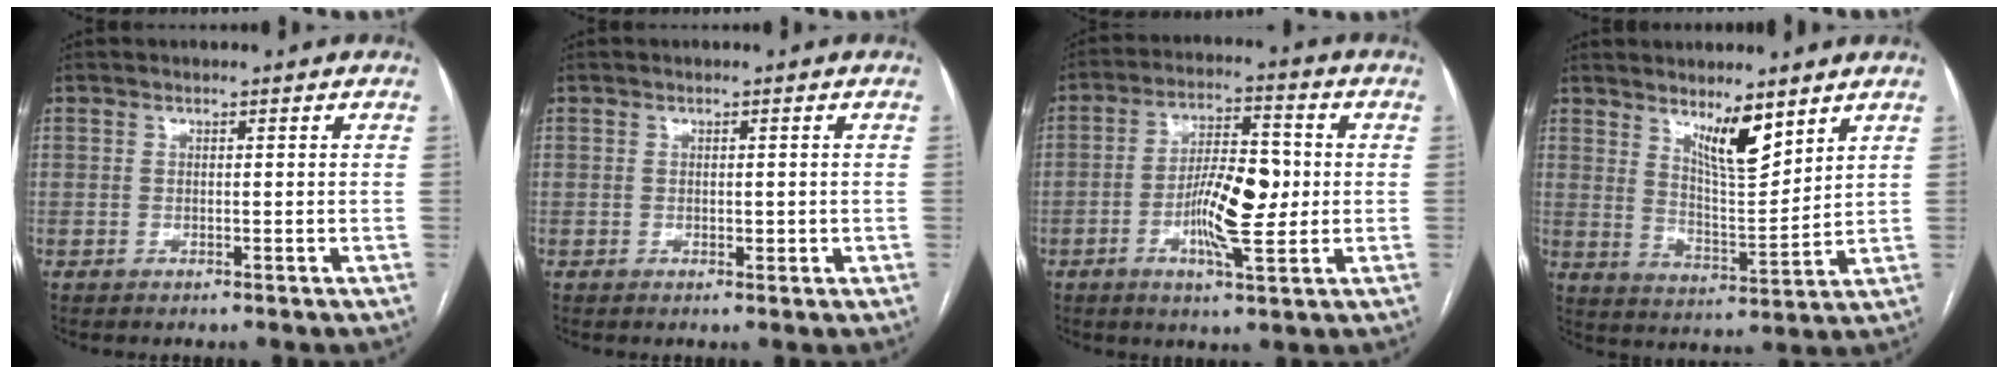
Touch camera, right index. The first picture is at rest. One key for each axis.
{"total": 1.2, "fx": -0.1, "fy": 0.7, "fz": 0.9, "tx": -0.012, "ty": 0.000, "tz": 0.001}
{"total": 10.6, "fx": -1.5, "fy": 2.8, "fz": 10.1, "tx": -0.182, "ty": 0.007, "tz": -0.026}
{"total": 7.7, "fx": 5.3, "fy": 1.4, "fz": 5.5, "tx": -0.099, "ty": -0.014, "tz": 0.098}